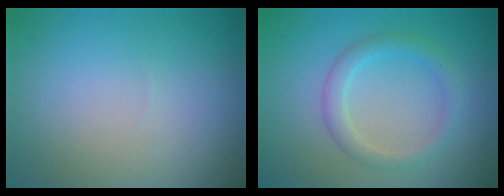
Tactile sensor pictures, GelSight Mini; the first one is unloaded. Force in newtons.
{"total": 2.3, "press": 2.3, "slide": 0.1}